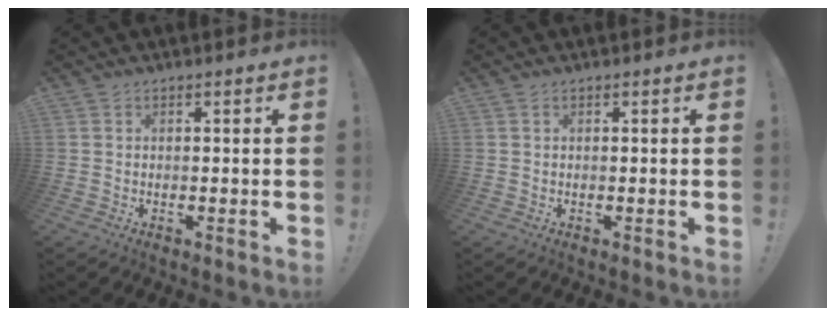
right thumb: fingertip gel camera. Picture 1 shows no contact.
{"total": 0.0}